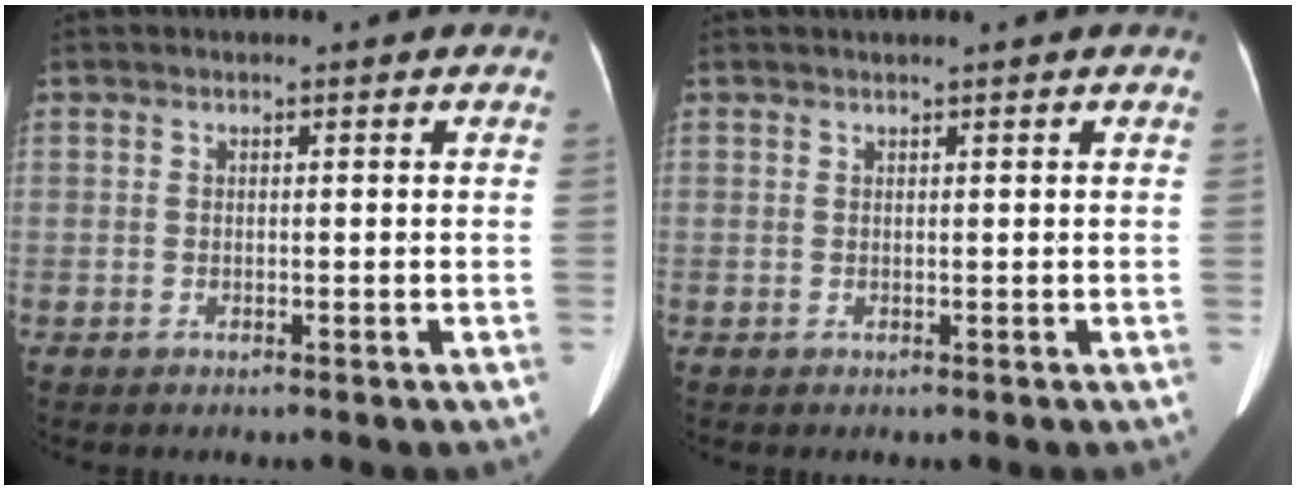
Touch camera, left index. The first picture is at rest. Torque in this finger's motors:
{"motor_torque": [0.11, -0.05, -0.04, -0.04]}